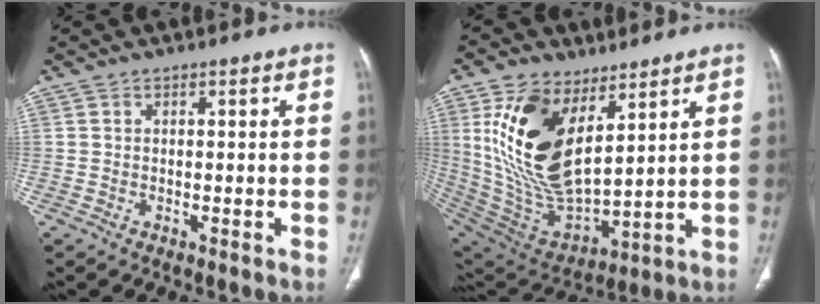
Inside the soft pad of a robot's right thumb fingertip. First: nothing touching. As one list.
[{"total": 20.3, "force": [8.2, 9.6, 15.9], "torque": [-0.297, -0.043, 0.178]}]